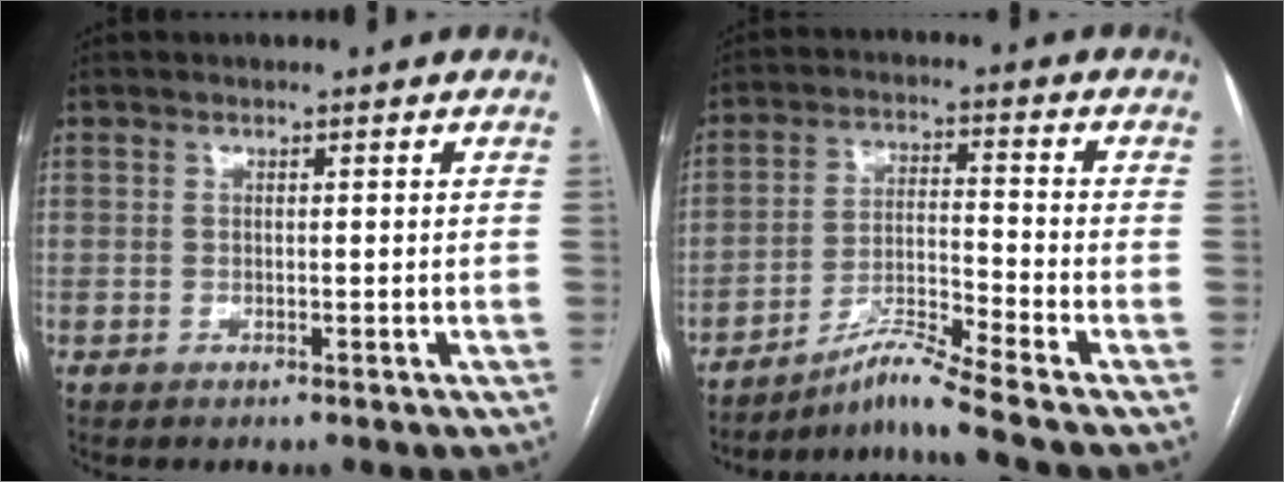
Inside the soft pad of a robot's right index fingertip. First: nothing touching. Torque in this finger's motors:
{"motor_torque": [-0.46, -0.97, 0.03, 0.02]}